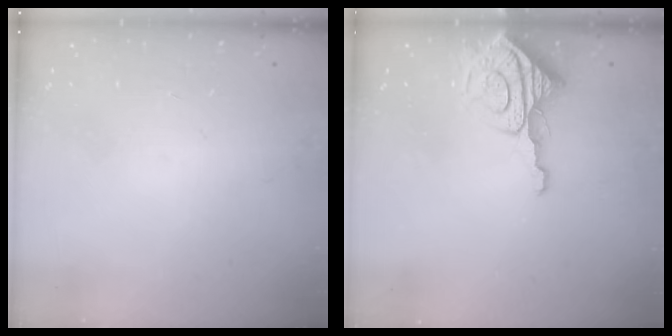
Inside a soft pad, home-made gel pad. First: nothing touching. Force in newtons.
{"total": 10.6, "press": 10.5, "slide": 1.1}